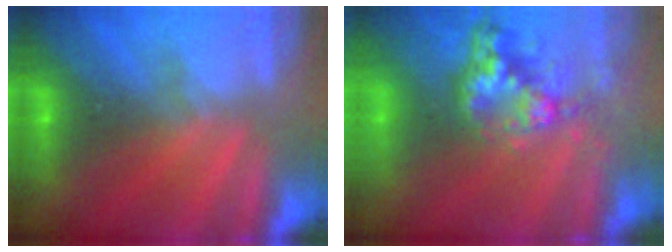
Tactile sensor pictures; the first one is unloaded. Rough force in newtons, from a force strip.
{"total": 5.6}